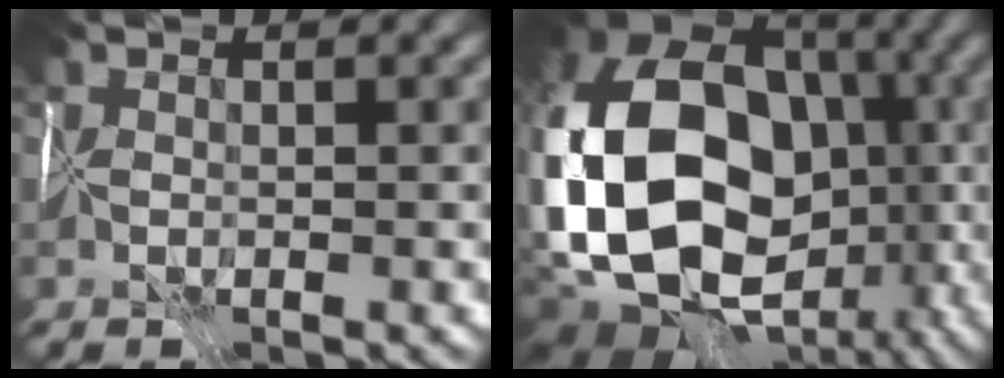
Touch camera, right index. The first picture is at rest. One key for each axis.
{"total": 18.3, "fx": -2.3, "fy": 14.0, "fz": 11.6, "tx": -0.233, "ty": -0.014, "tz": -0.016}